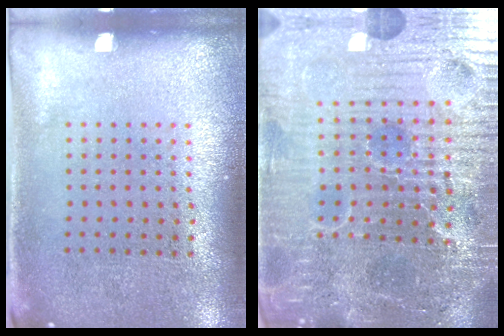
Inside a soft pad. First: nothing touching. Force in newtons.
{"total": 7.4, "press": 6.6, "slide": 3.4}